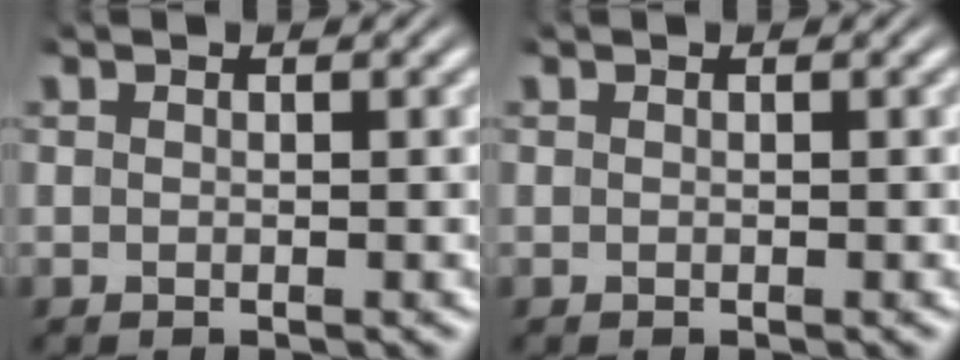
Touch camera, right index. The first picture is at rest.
{"total": 0.0}